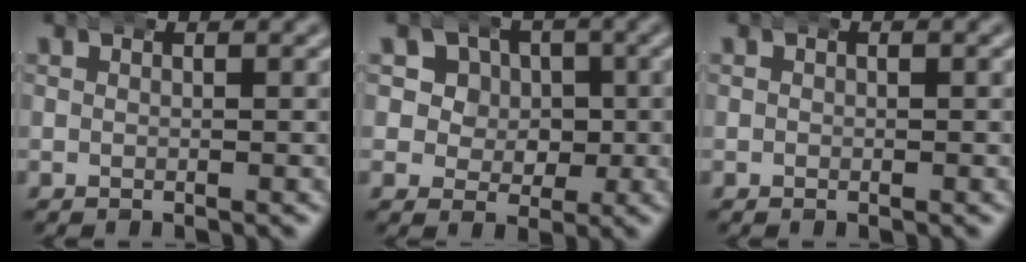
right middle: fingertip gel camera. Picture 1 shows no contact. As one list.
[{"total": 7.6, "force": [1.4, 6.8, 3.2], "torque": [-0.060, -0.009, 0.016]}, {"total": 0.0}]